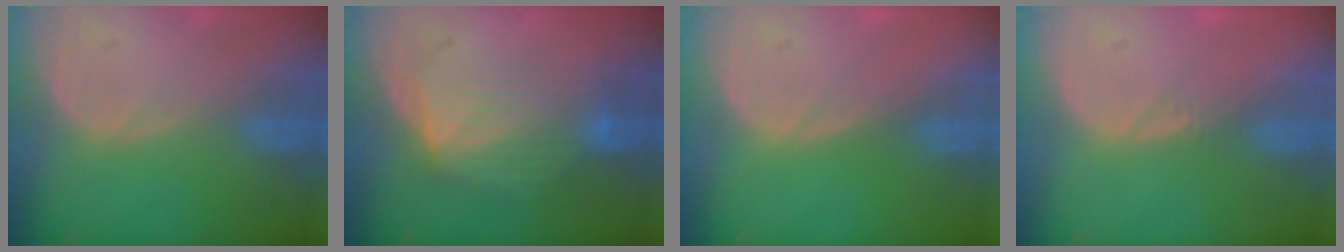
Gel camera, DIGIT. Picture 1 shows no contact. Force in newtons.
{"total": 6.9, "press": 6.8, "slide": 0.5}
{"total": 0.0}
{"total": 0.5, "press": 0.5, "slide": 0.2}